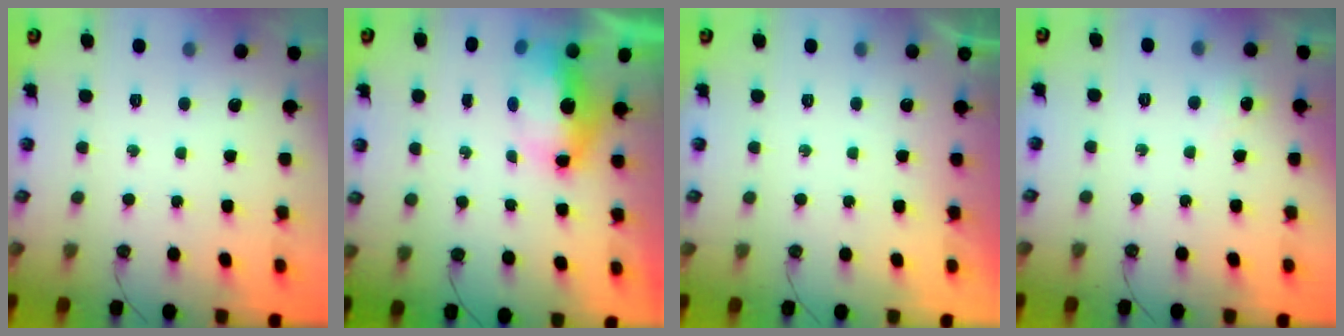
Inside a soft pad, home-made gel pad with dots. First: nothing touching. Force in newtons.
{"total": 7.2, "press": 7.1, "slide": 1.4}
{"total": 0.0}
{"total": 2.3, "press": 2.0, "slide": 1.0}